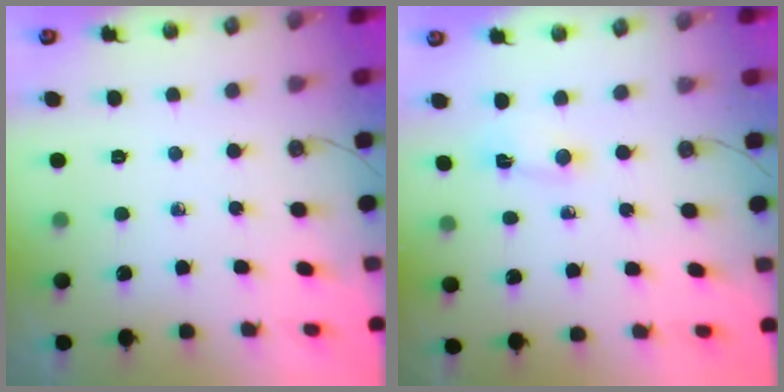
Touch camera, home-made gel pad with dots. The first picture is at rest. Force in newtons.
{"total": 1.4, "press": 1.2, "slide": 0.7}